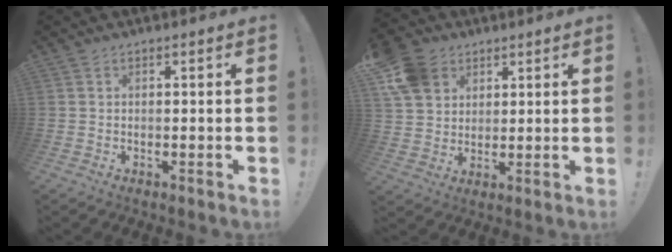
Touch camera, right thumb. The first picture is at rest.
{"total": 11.8, "force": [5.6, 9.4, 4.5], "torque": [-0.081, -0.028, 0.114]}